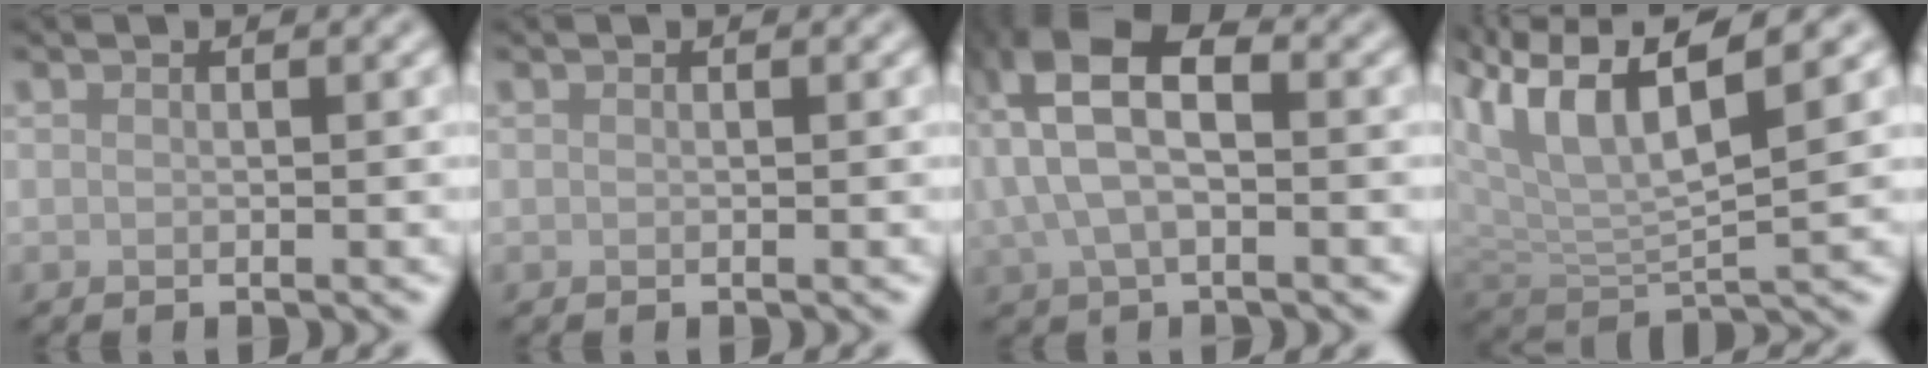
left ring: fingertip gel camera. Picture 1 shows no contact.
{"total": 0.0}
{"total": 8.8, "force": [2.0, 5.0, 6.9], "torque": [-0.156, 0.014, 0.036]}
{"total": 8.5, "force": [4.1, 2.9, 6.8], "torque": [-0.144, 0.007, 0.075]}